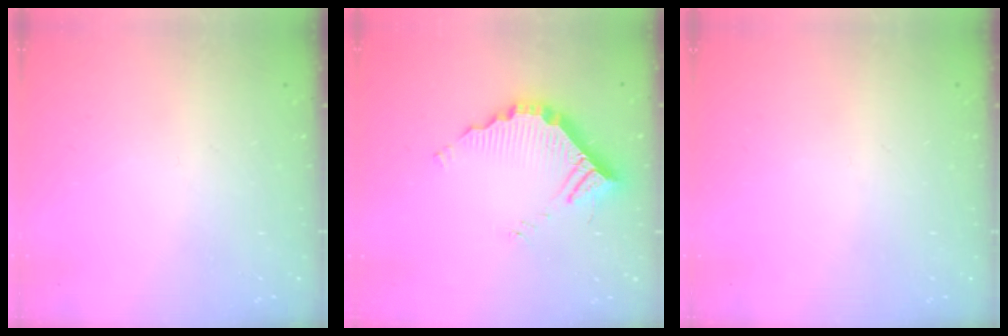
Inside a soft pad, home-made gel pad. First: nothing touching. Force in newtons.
{"total": 10.6, "press": 10.6, "slide": 0.3}
{"total": 0.0}